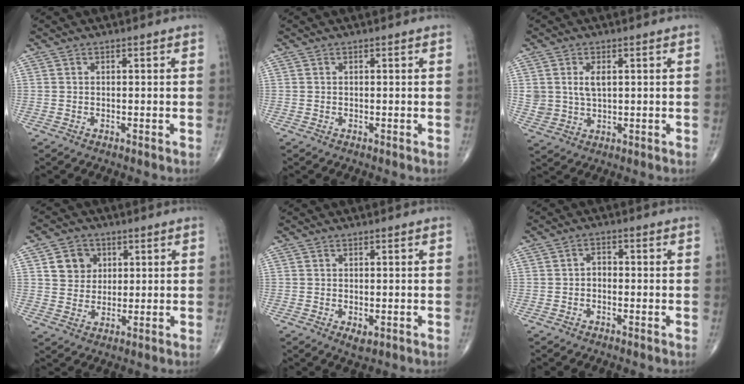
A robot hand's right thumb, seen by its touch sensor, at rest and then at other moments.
{"total": 0.0}
{"total": 4.9, "force": [1.3, 3.0, 3.6], "torque": [-0.062, -0.007, 0.032]}
{"total": 6.5, "force": [2.2, 5.7, 2.2], "torque": [-0.009, -0.006, 0.038]}
{"total": 2.0, "force": [-0.6, 1.0, 1.7], "torque": [-0.025, -0.004, -0.006]}
{"total": 2.1, "force": [-0.4, 1.6, 1.4], "torque": [-0.010, 0.012, -0.014]}